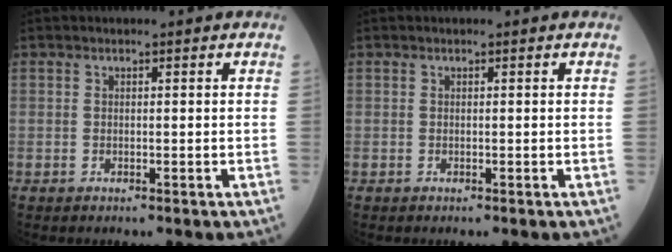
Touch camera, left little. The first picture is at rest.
{"total": 0.0}